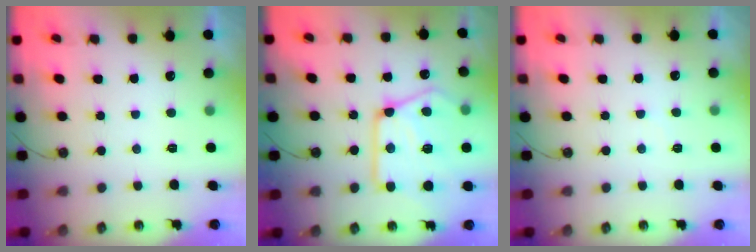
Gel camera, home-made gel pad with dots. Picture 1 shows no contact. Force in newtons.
{"total": 21.8, "press": 21.7, "slide": 2.2}
{"total": 4.1, "press": 4.0, "slide": 0.7}